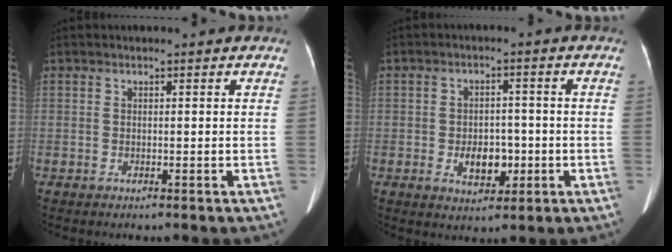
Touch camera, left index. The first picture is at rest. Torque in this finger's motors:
{"motor_torque": [0.01, 0.23, 0.00, -0.01]}